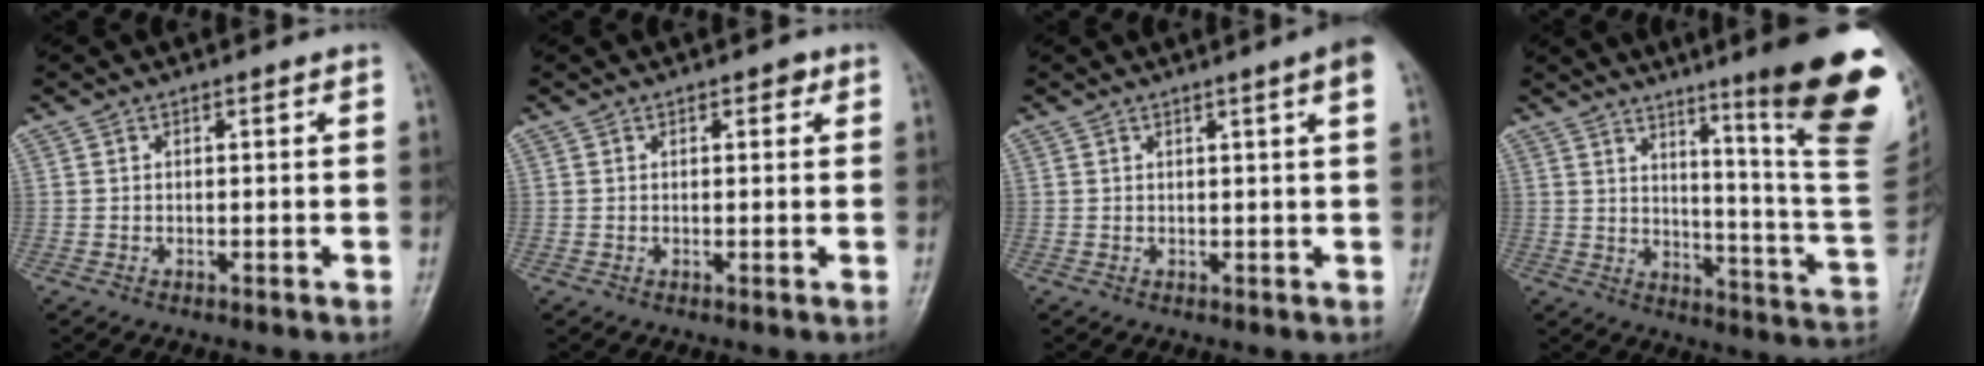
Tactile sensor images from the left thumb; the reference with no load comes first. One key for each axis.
{"total": 1.5, "fx": 0.8, "fy": 0.8, "fz": 0.9, "tx": -0.002, "ty": -0.001, "tz": 0.007}
{"total": 3.5, "fx": 1.5, "fy": -0.3, "fz": 3.1, "tx": -0.044, "ty": -0.003, "tz": 0.020}
{"total": 23.5, "fx": 12.5, "fy": 2.1, "fz": 19.8, "tx": -0.221, "ty": -0.077, "tz": 0.171}